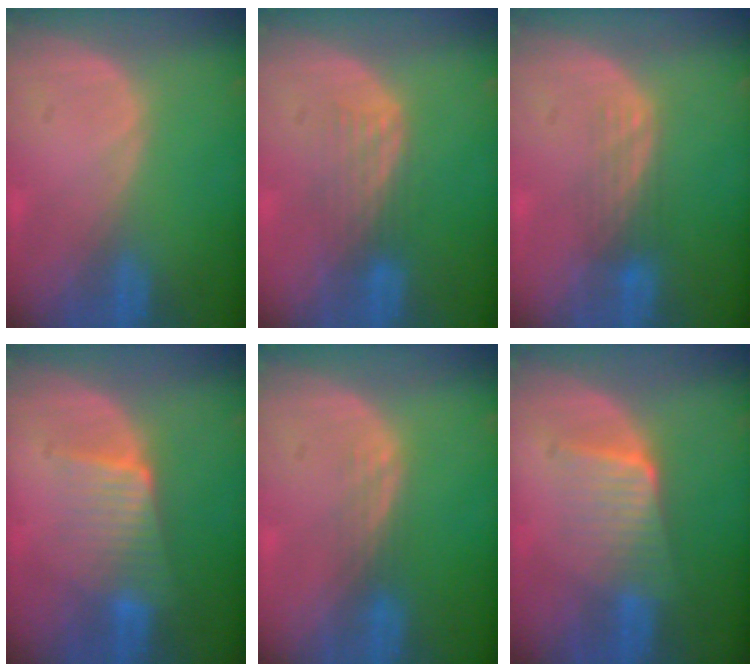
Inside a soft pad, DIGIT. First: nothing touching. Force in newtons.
{"total": 4.4, "press": 3.7, "slide": 2.4}
{"total": 3.6, "press": 3.0, "slide": 2.0}
{"total": 6.0, "press": 5.8, "slide": 1.7}
{"total": 1.8, "press": 1.7, "slide": 0.2}
{"total": 6.8, "press": 5.9, "slide": 3.3}